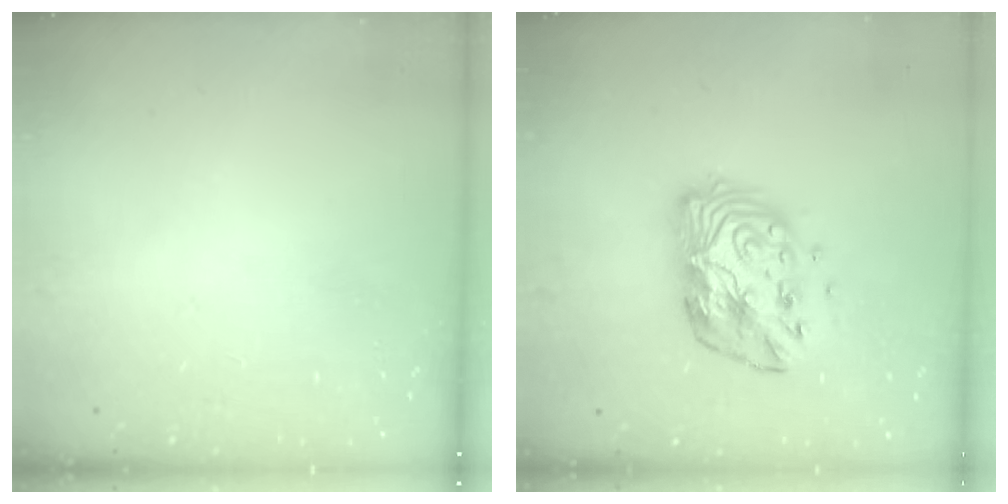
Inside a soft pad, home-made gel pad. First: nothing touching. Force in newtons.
{"total": 13.5, "press": 13.5, "slide": 1.0}